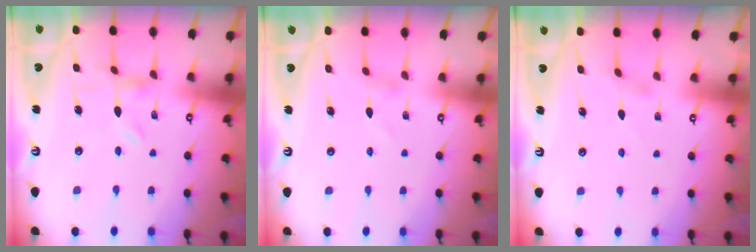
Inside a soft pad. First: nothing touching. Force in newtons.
{"total": 1.3, "press": 1.3, "slide": 0.1}
{"total": 1.1, "press": 1.0, "slide": 0.3}